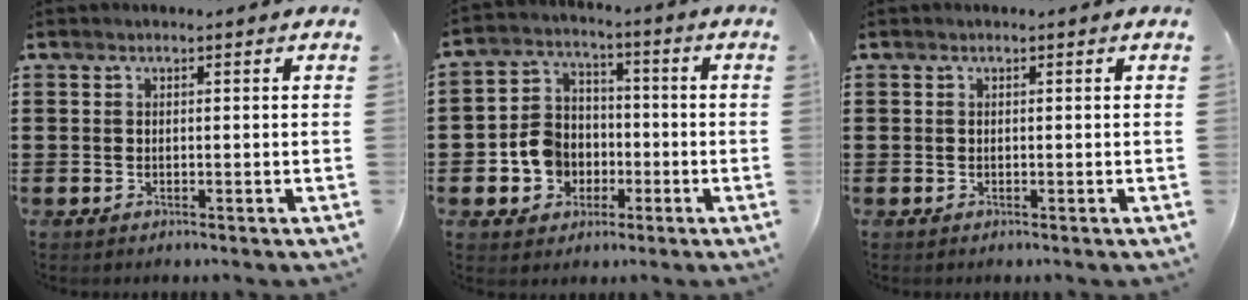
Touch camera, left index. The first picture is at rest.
{"total": 7.3, "force": [-2.0, 6.5, 2.7], "torque": [-0.085, 0.019, -0.037]}
{"total": 0.0}